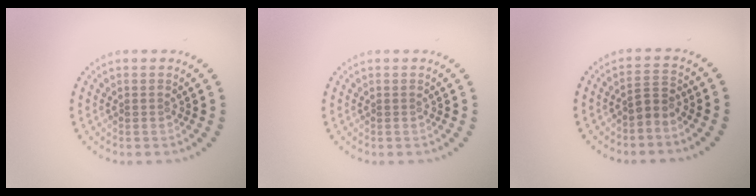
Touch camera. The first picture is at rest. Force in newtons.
{"total": 0.0}
{"total": 1.8, "press": 1.4, "slide": 1.1}